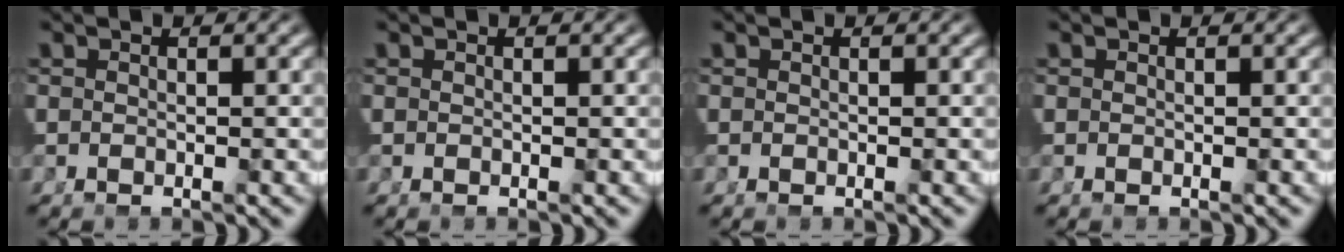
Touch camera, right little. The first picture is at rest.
{"total": 0.0}
{"total": 0.0}
{"total": 0.0}